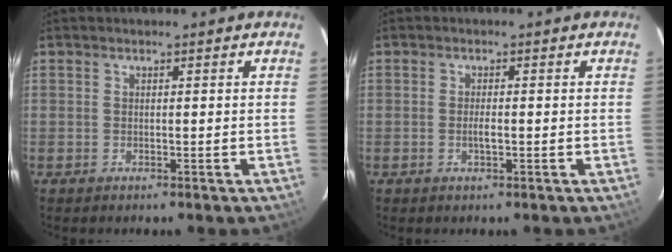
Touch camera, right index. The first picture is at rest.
{"total": 1.6, "force": [-0.4, 0.4, 1.5], "torque": [-0.028, -0.002, -0.008]}